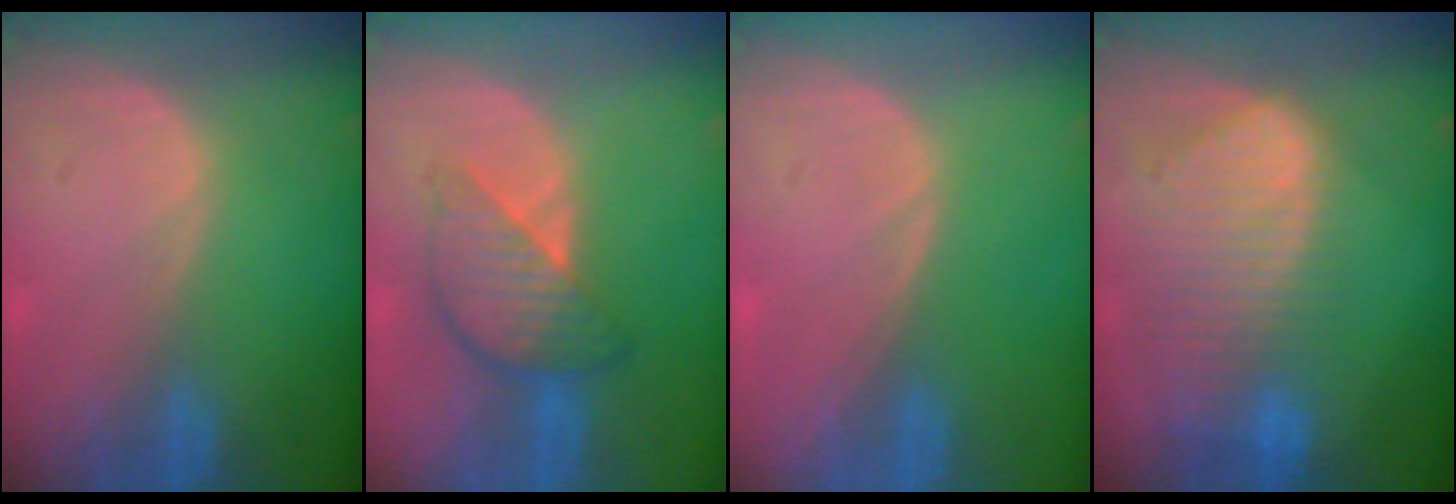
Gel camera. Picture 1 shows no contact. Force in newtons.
{"total": 6.3, "press": 6.3, "slide": 0.3}
{"total": 0.0}
{"total": 10.5, "press": 9.0, "slide": 5.5}